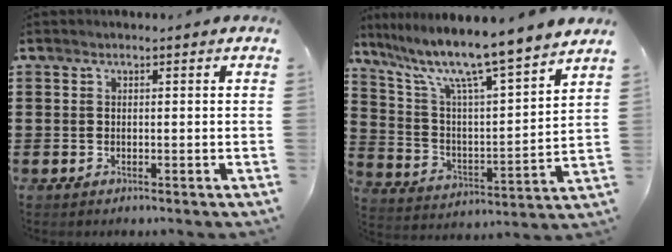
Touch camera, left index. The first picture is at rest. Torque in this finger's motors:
{"motor_torque": [2.14, 0.00, 0.88, 0.21]}